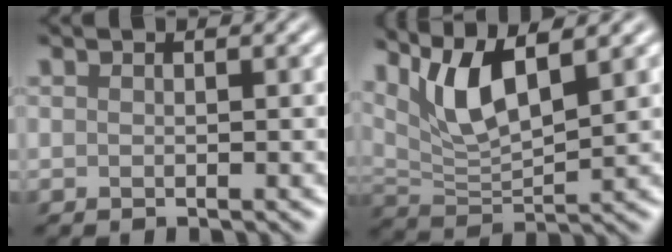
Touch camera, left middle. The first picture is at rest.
{"total": 5.8, "force": [3.3, 1.6, 4.5], "torque": [-0.096, 0.000, 0.065]}